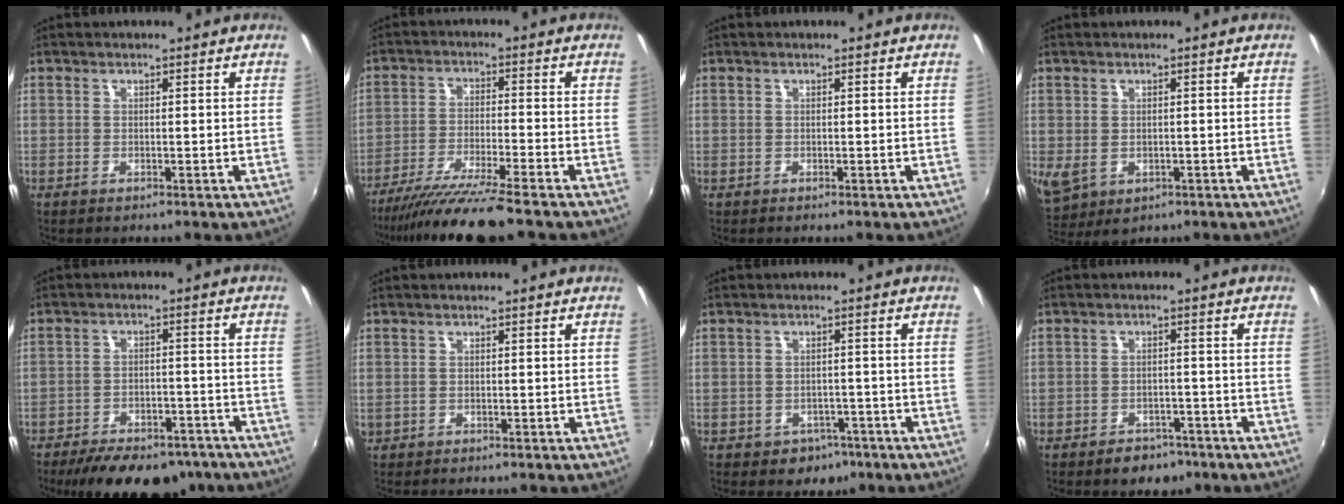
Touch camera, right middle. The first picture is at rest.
{"total": 11.5, "force": [-9.9, -0.9, 5.9], "torque": [-0.129, -0.028, -0.173]}
{"total": 0.0}
{"total": 5.7, "force": [-0.3, 4.3, 3.7], "torque": [-0.067, -0.014, 0.003]}
{"total": 18.0, "force": [-14.1, 7.6, 8.3], "torque": [-0.166, -0.008, -0.182]}
{"total": 0.7, "force": [-0.1, 0.7, 0.1], "torque": [-0.002, -0.003, -0.003]}
{"total": 5.1, "force": [-2.9, 3.9, 1.3], "torque": [-0.037, 0.000, -0.031]}
{"total": 5.5, "force": [-3.9, 3.5, 1.7], "torque": [-0.042, 0.003, -0.047]}